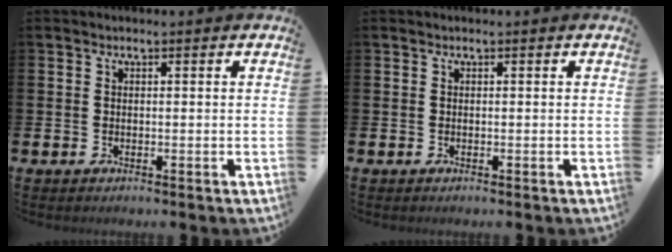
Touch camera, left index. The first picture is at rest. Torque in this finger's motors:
{"motor_torque": [0.00, 0.00, 0.00, 0.00]}